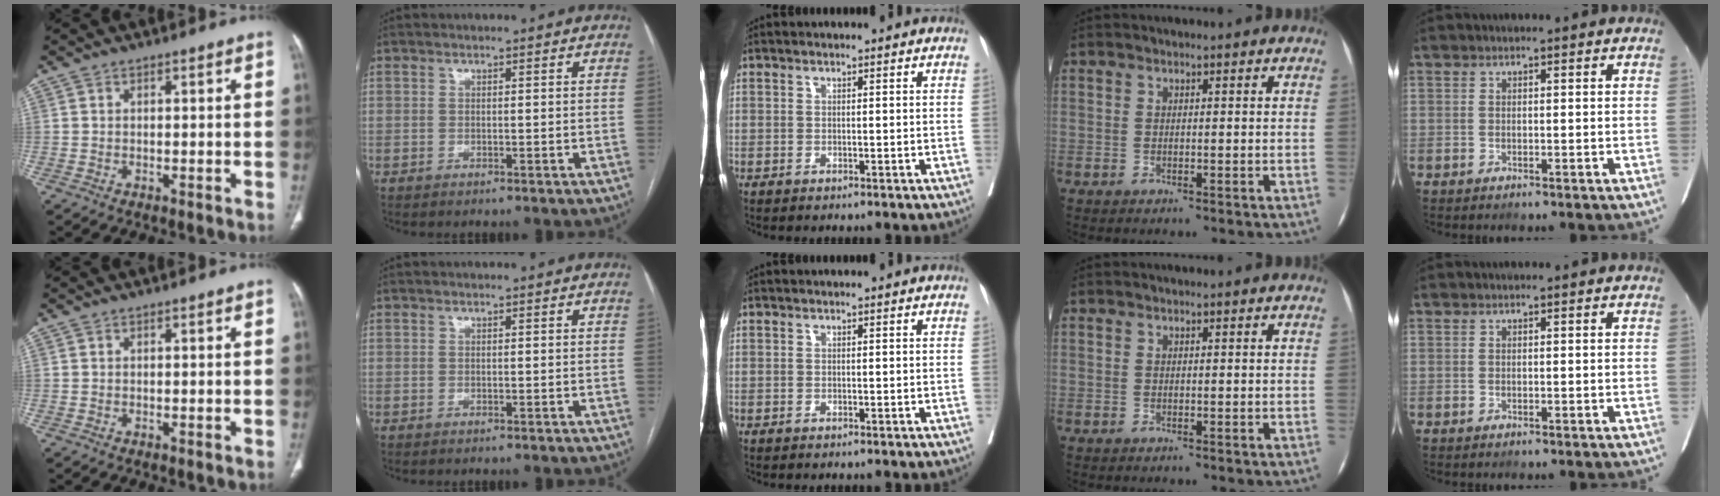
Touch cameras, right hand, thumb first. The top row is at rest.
{}